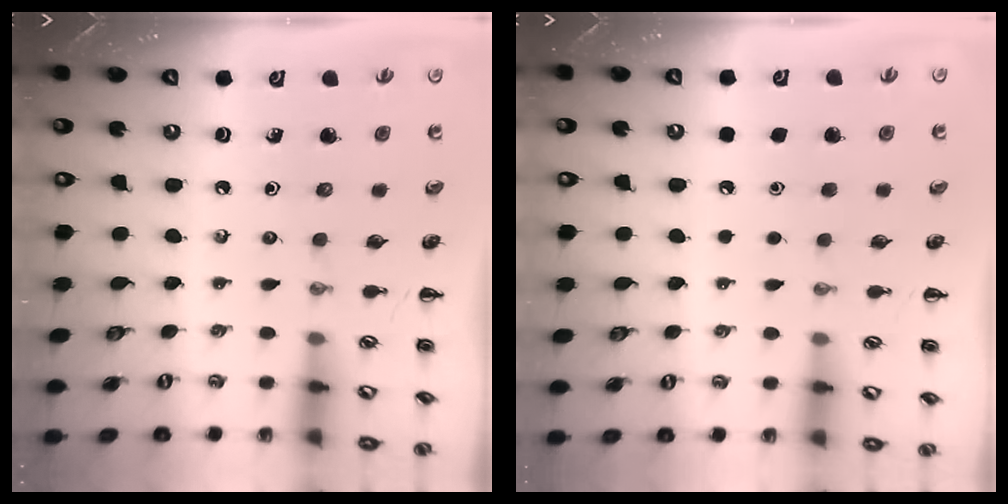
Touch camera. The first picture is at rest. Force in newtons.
{"total": 1.6, "press": 1.6, "slide": 0.1}